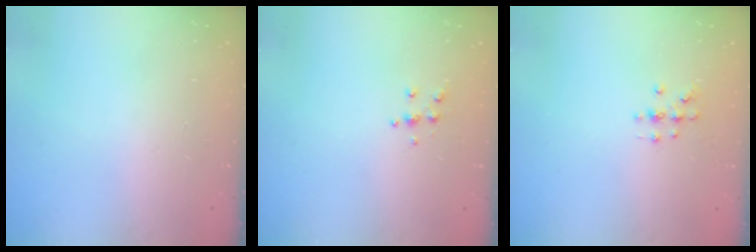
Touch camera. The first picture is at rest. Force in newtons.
{"total": 4.5, "press": 4.5, "slide": 0.5}
{"total": 5.4, "press": 5.2, "slide": 1.6}